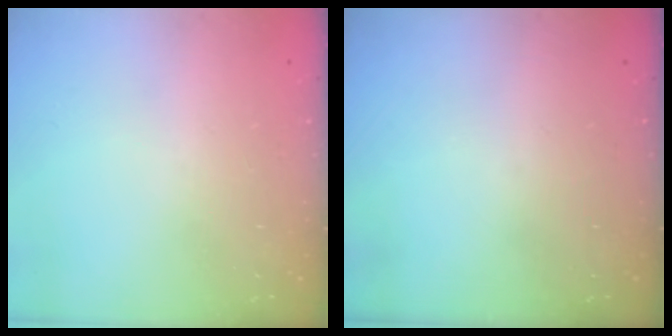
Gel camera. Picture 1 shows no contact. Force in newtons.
{"total": 0.0}